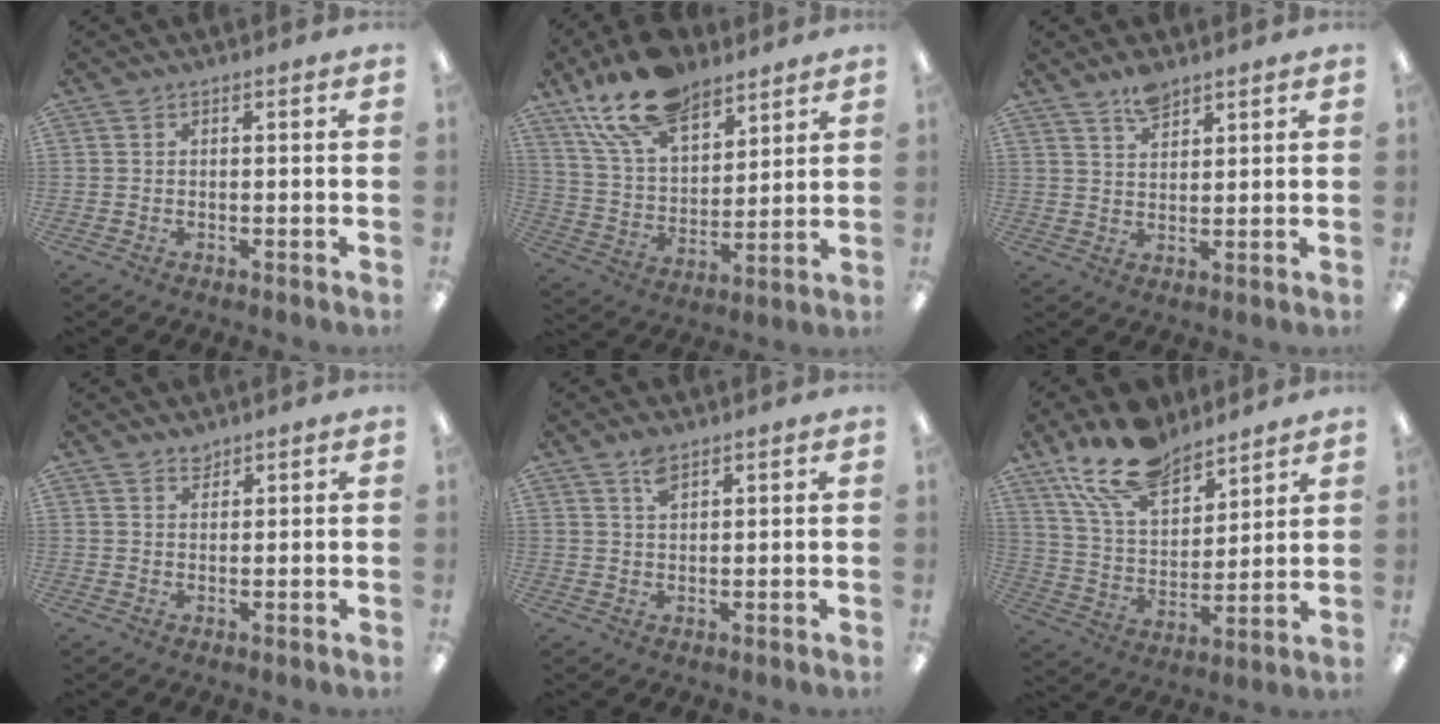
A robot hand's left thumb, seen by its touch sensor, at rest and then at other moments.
{"total": 18.2, "force": [12.7, 9.2, 9.3], "torque": [-0.175, -0.057, 0.232]}
{"total": 4.8, "force": [4.0, 1.8, 2.0], "torque": [-0.030, -0.020, 0.071]}
{"total": 1.8, "force": [1.7, 0.5, 0.0], "torque": [0.006, -0.007, 0.032]}
{"total": 3.3, "force": [2.4, 1.5, 1.9], "torque": [-0.036, -0.003, 0.042]}
{"total": 17.6, "force": [13.1, 8.5, 8.1], "torque": [-0.150, -0.068, 0.241]}